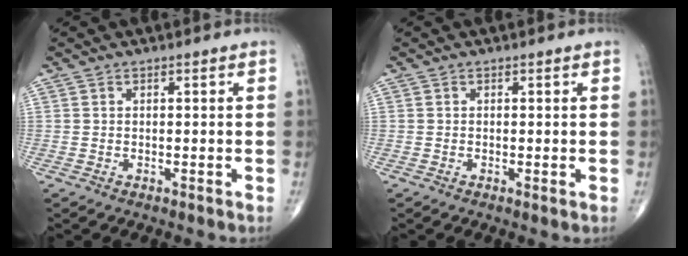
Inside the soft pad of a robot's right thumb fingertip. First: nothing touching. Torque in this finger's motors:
{"motor_torque": [-0.11, 0.04, -0.09, 0.09, -0.04]}